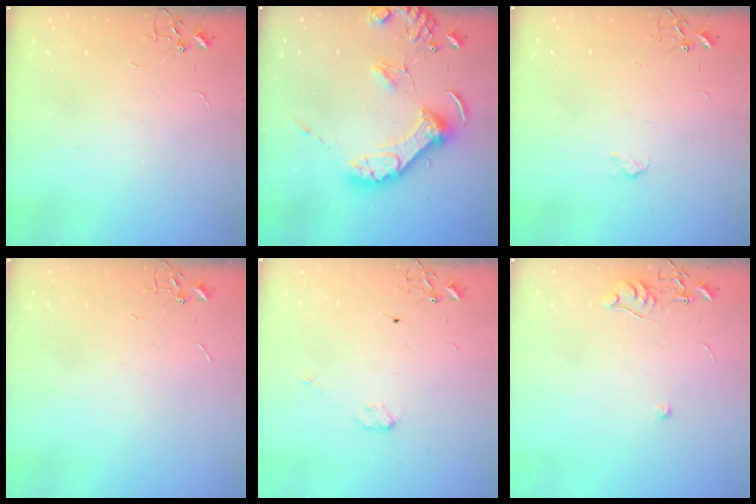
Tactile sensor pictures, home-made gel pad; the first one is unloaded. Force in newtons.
{"total": 14.5, "press": 14.3, "slide": 2.3}
{"total": 3.0, "press": 3.0, "slide": 0.6}
{"total": 0.0}
{"total": 3.4, "press": 3.3, "slide": 0.5}
{"total": 6.1, "press": 6.1, "slide": 0.7}